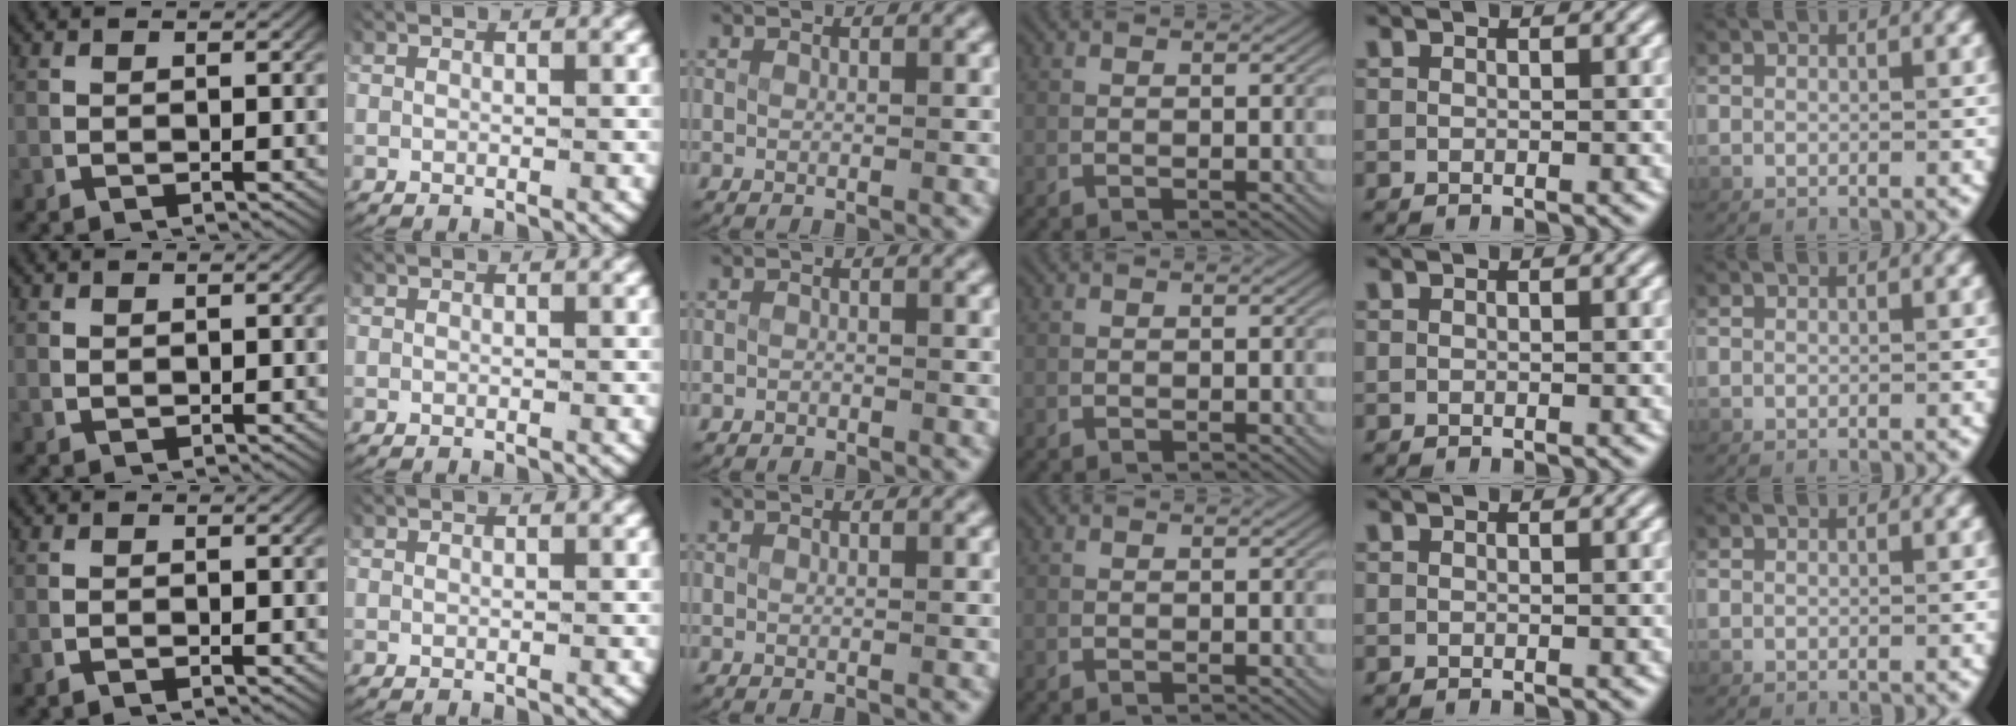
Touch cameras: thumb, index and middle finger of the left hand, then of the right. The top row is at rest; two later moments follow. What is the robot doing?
{"motion": "lift_and_place", "object": "coat"}